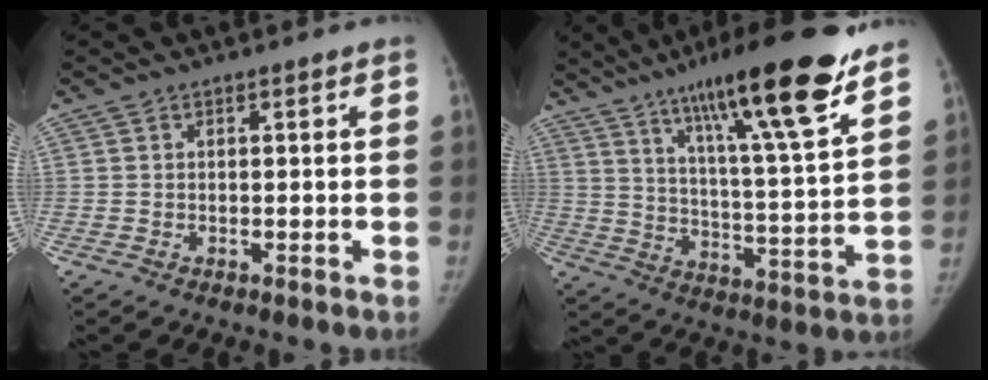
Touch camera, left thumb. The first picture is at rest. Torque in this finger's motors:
{"motor_torque": [0.62, 0.09, 1.51, -1.25, 0.15]}